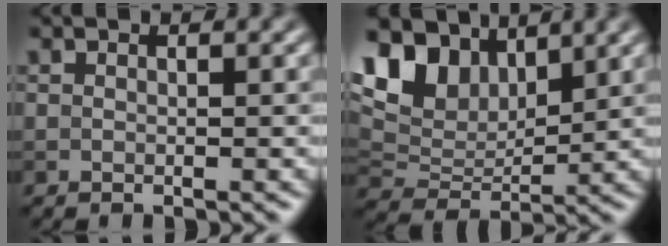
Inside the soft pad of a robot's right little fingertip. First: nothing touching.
{"total": 9.4, "force": [5.1, 5.5, 5.6], "torque": [-0.127, 0.009, 0.092]}